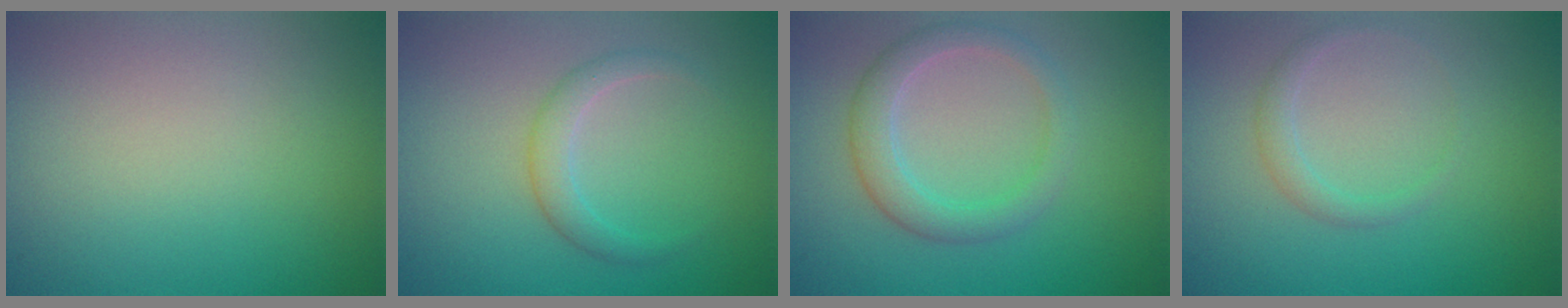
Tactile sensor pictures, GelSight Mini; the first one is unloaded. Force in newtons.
{"total": 2.0, "press": 2.0, "slide": 0.1}
{"total": 3.1, "press": 3.1, "slide": 0.1}
{"total": 1.3, "press": 1.3, "slide": 0.0}